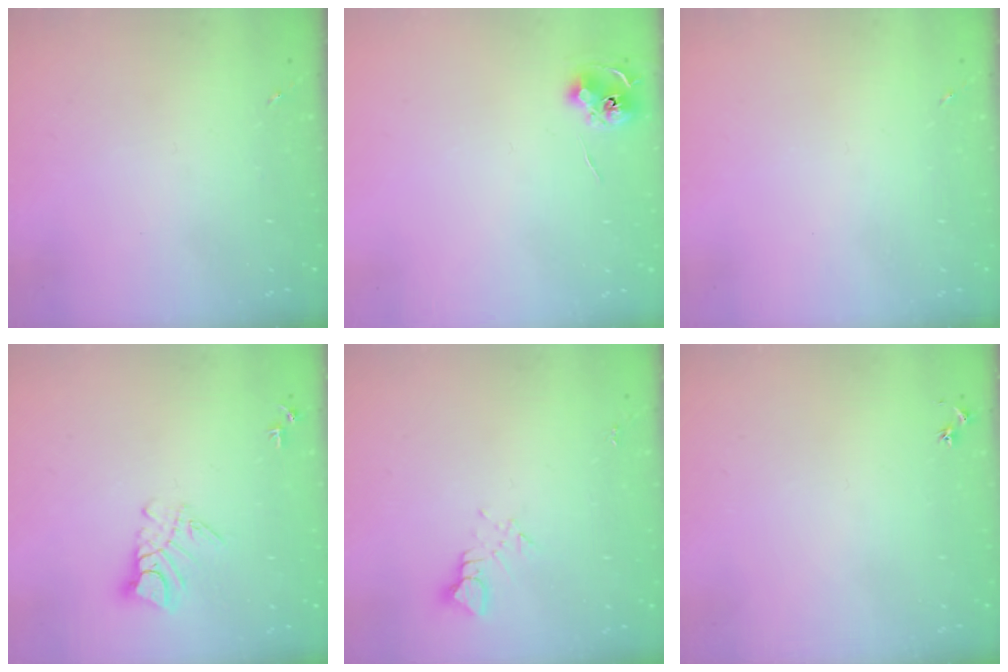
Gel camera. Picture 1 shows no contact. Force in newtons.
{"total": 6.6, "press": 6.6, "slide": 0.3}
{"total": 0.0}
{"total": 7.6, "press": 7.5, "slide": 0.7}
{"total": 3.8, "press": 3.8, "slide": 0.4}
{"total": 2.5, "press": 2.5, "slide": 0.3}